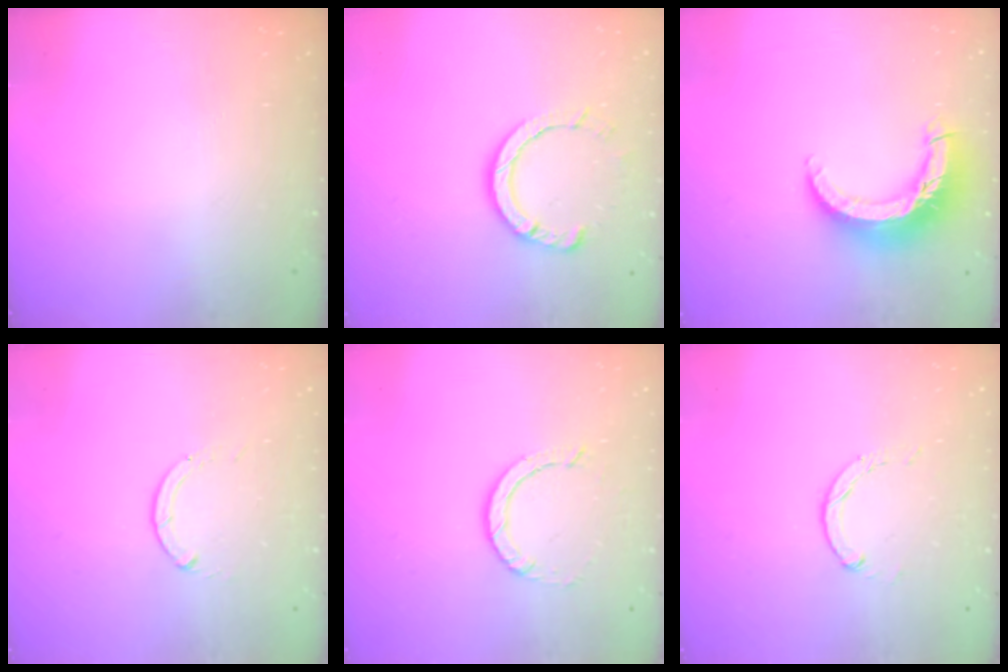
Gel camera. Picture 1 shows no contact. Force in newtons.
{"total": 8.0, "press": 8.0, "slide": 0.8}
{"total": 13.1, "press": 13.0, "slide": 1.3}
{"total": 0.0}
{"total": 2.9, "press": 2.9, "slide": 0.2}
{"total": 0.8, "press": 0.8, "slide": 0.2}